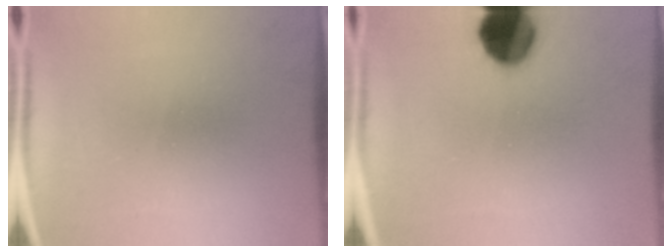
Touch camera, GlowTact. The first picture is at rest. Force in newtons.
{"total": 13.5}